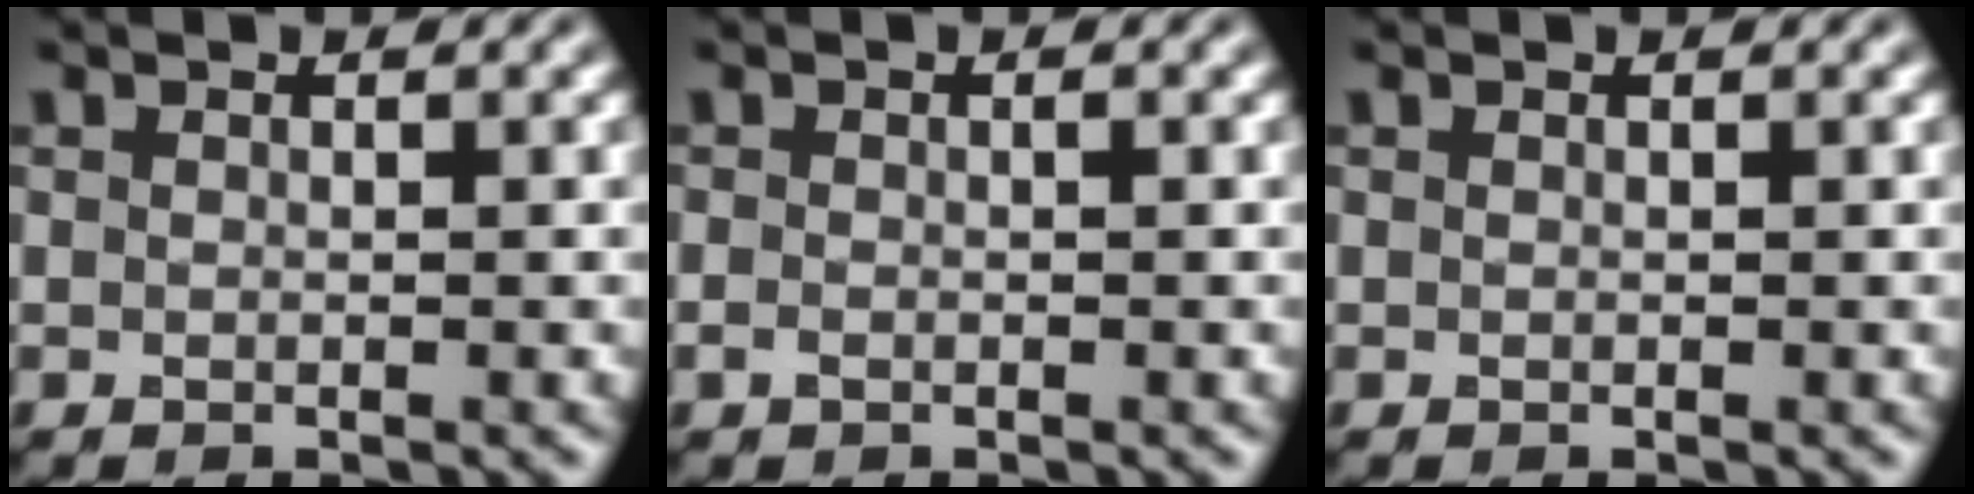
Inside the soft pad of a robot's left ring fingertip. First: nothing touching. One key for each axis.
{"total": 0.9, "fx": -0.5, "fy": 0.4, "fz": 0.6, "tx": -0.016, "ty": -0.002, "tz": -0.007}
{"total": 0.0}